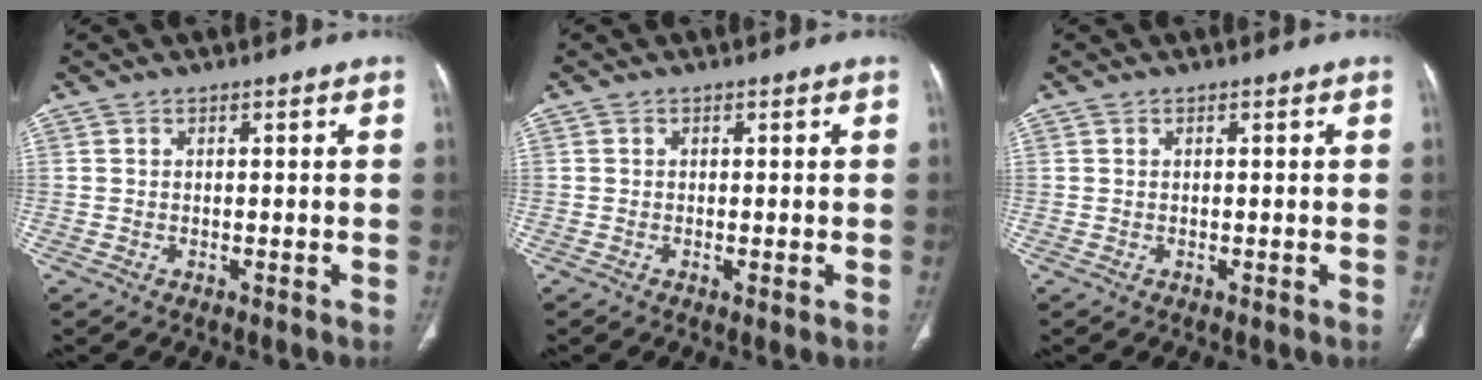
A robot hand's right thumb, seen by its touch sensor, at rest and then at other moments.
{"total": 0.9, "force": [-0.2, 0.2, 0.9], "torque": [-0.019, -0.004, -0.005]}
{"total": 0.0}